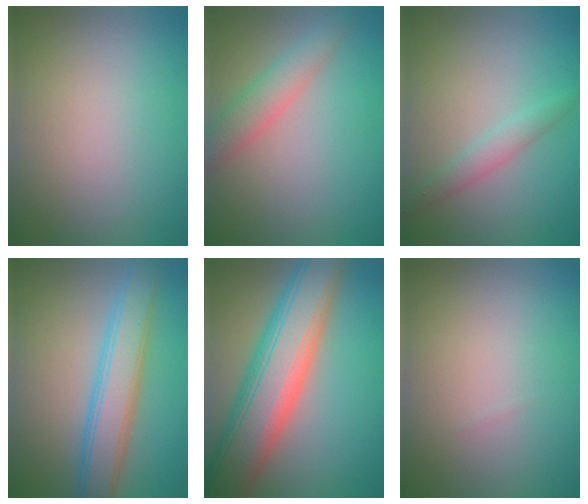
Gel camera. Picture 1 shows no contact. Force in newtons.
{"total": 2.9, "press": 2.9, "slide": 0.1}
{"total": 1.8, "press": 1.8, "slide": 0.1}
{"total": 5.3, "press": 5.3, "slide": 0.0}
{"total": 10.8, "press": 10.7, "slide": 0.8}
{"total": 0.0}